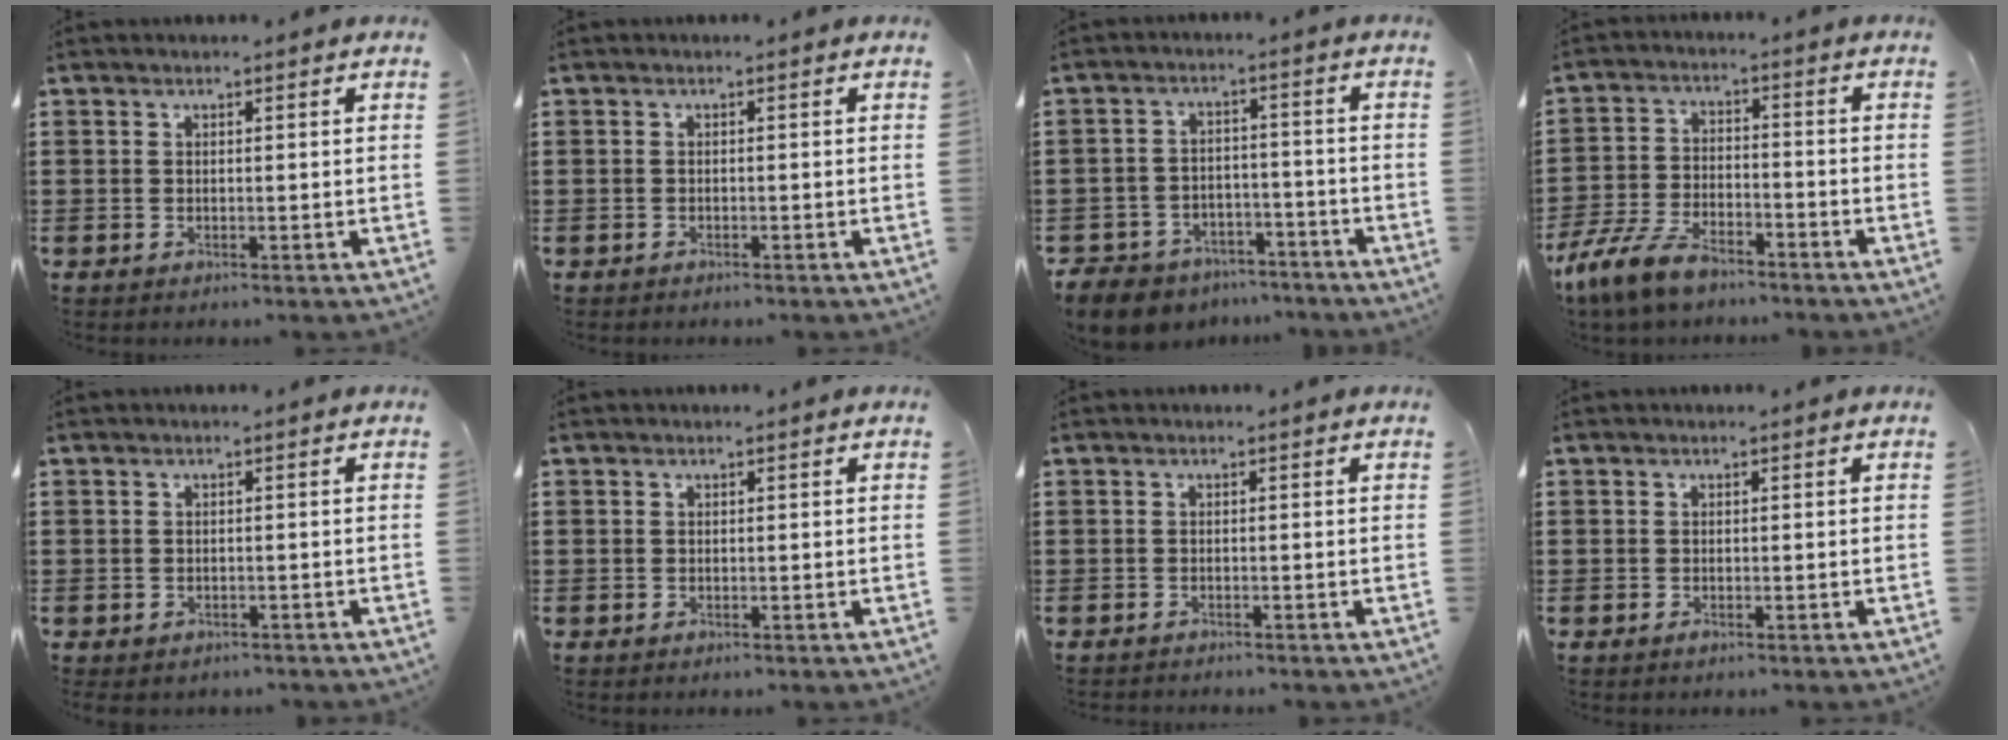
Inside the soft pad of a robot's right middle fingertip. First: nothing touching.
{"total": 0.6, "force": [-0.5, 0.1, 0.1], "torque": [-0.003, -0.001, -0.012]}
{"total": 7.0, "force": [-6.6, 2.0, 1.0], "torque": [-0.038, 0.011, -0.136]}
{"total": 8.4, "force": [-6.6, 2.8, 4.4], "torque": [-0.112, 0.004, -0.132]}
{"total": 0.8, "force": [-0.7, 0.3, 0.0], "torque": [-0.003, 0.001, -0.016]}
{"total": 0.0}
{"total": 0.7, "force": [-0.7, 0.0, 0.1], "torque": [-0.003, -0.002, -0.014]}
{"total": 0.5, "force": [-0.4, 0.2, 0.2], "torque": [-0.005, -0.002, -0.008]}